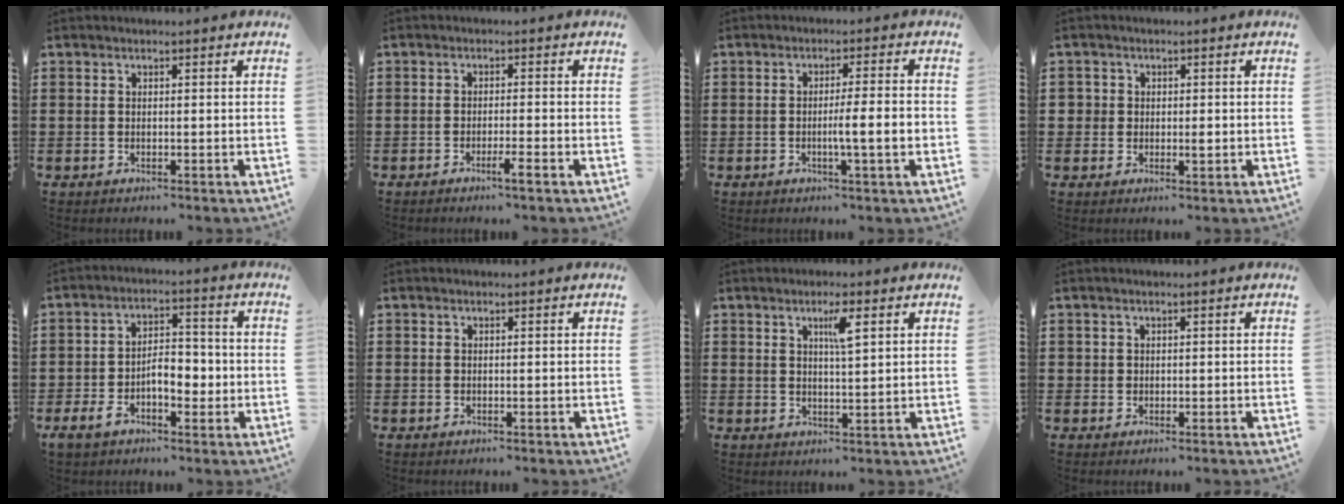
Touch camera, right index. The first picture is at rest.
{"total": 2.3, "force": [-1.5, -0.2, 1.8], "torque": [-0.028, -0.001, -0.029]}
{"total": 4.7, "force": [-1.0, -0.1, 4.6], "torque": [-0.079, -0.007, -0.019]}
{"total": 2.1, "force": [0.0, 1.8, 1.0], "torque": [-0.025, 0.007, -0.002]}
{"total": 6.7, "force": [-2.0, 3.8, 5.2], "torque": [-0.082, 0.006, -0.042]}
{"total": 0.0}
{"total": 3.6, "force": [1.7, 0.4, 3.1], "torque": [-0.057, 0.001, 0.024]}
{"total": 0.7, "force": [0.2, 0.7, 0.0], "torque": [0.000, 0.006, 0.002]}